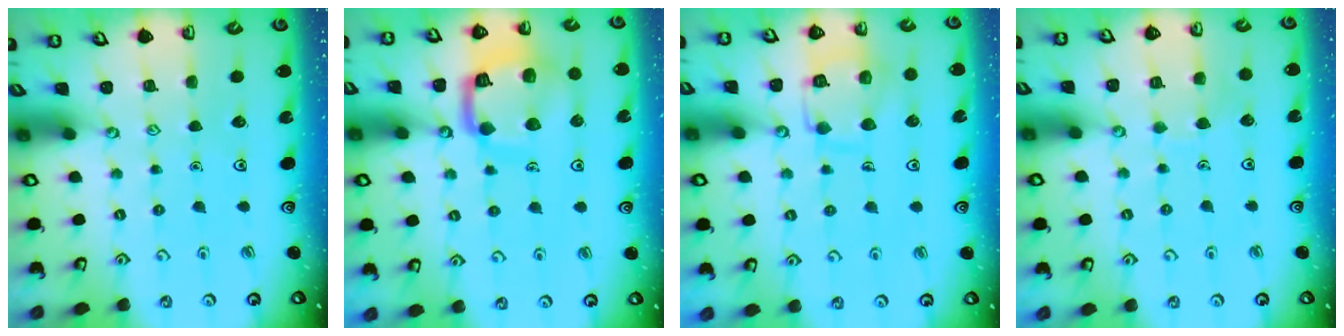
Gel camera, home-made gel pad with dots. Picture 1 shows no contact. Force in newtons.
{"total": 14.8, "press": 14.7, "slide": 1.6}
{"total": 12.7, "press": 12.6, "slide": 1.2}
{"total": 4.1, "press": 4.1, "slide": 0.3}